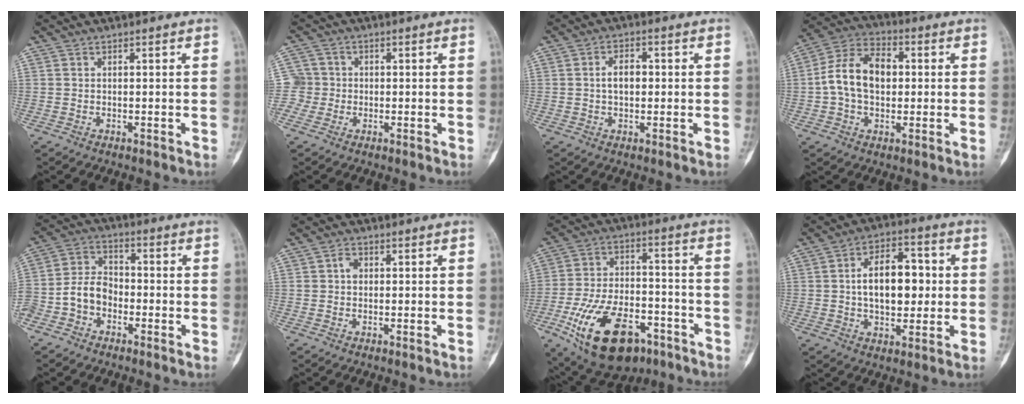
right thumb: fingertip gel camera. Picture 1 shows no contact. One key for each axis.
{"total": 4.1, "fx": -0.6, "fy": 4.0, "fz": -0.1, "tx": 0.030, "ty": 0.012, "tz": -0.021}
{"total": 4.3, "fx": 0.2, "fy": 2.6, "fz": 3.4, "tx": -0.053, "ty": 0.010, "tz": 0.000}
{"total": 12.5, "fx": 0.5, "fy": 8.4, "fz": 9.2, "tx": -0.155, "ty": 0.029, "tz": 0.000}
{"total": 10.6, "fx": -3.7, "fy": 8.1, "fz": 5.8, "tx": -0.105, "ty": 0.040, "tz": -0.076}
{"total": 2.0, "fx": 0.3, "fy": 1.6, "fz": 1.2, "tx": -0.014, "ty": 0.006, "tz": 0.001}
{"total": 21.7, "fx": -10.7, "fy": 11.7, "fz": 14.9, "tx": -0.267, "ty": 0.047, "tz": -0.166}
{"total": 13.9, "fx": 0.8, "fy": 8.2, "fz": 11.2, "tx": -0.145, "ty": 0.019, "tz": 0.011}